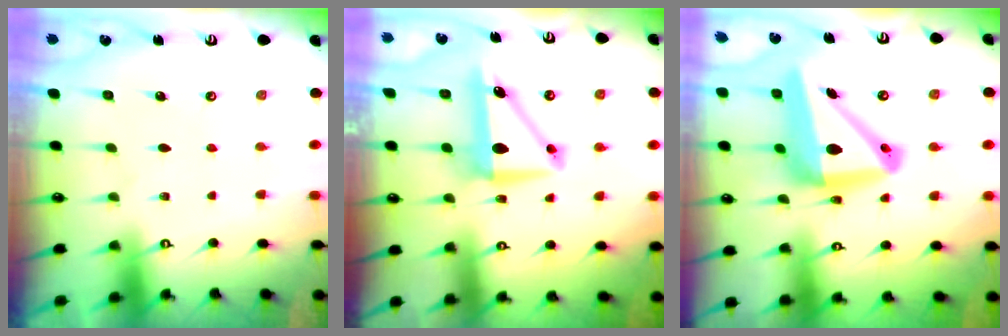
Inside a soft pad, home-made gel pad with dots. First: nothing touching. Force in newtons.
{"total": 9.1, "press": 9.0, "slide": 1.6}
{"total": 15.7, "press": 15.4, "slide": 3.0}